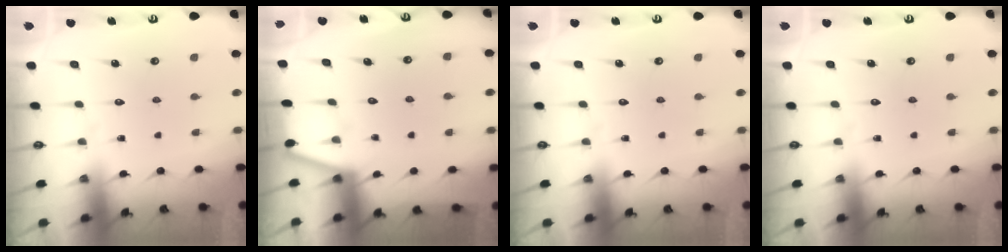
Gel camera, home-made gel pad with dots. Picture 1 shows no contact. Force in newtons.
{"total": 2.3, "press": 2.3, "slide": 0.2}
{"total": 0.0}
{"total": 0.0}